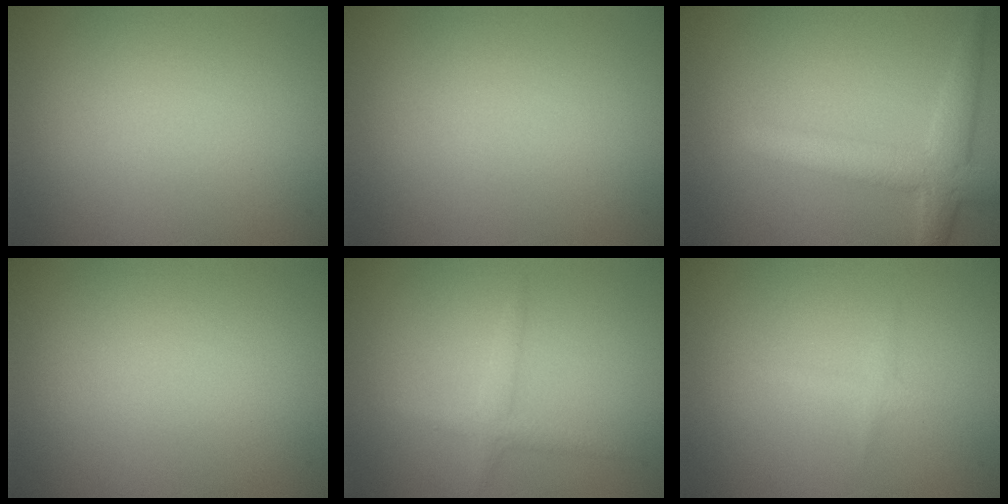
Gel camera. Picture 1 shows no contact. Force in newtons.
{"total": 0.0}
{"total": 4.1, "press": 4.0, "slide": 0.2}
{"total": 0.0}
{"total": 1.6, "press": 1.6, "slide": 0.1}
{"total": 0.8, "press": 0.8, "slide": 0.1}